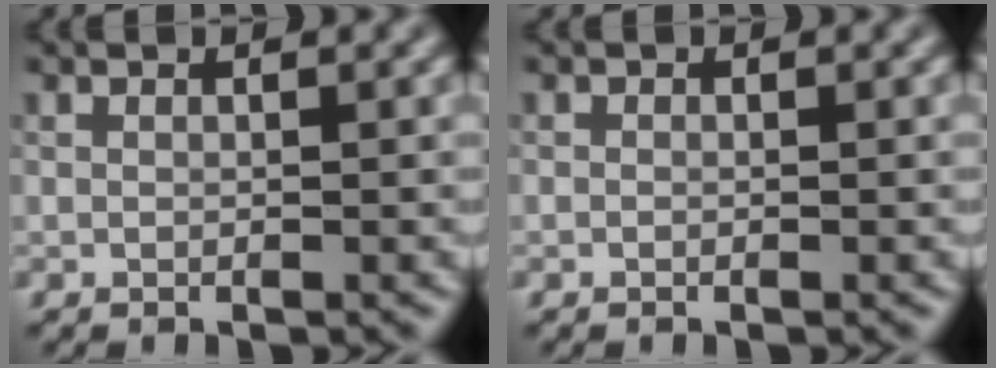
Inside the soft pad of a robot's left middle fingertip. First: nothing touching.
{"total": 0.0}